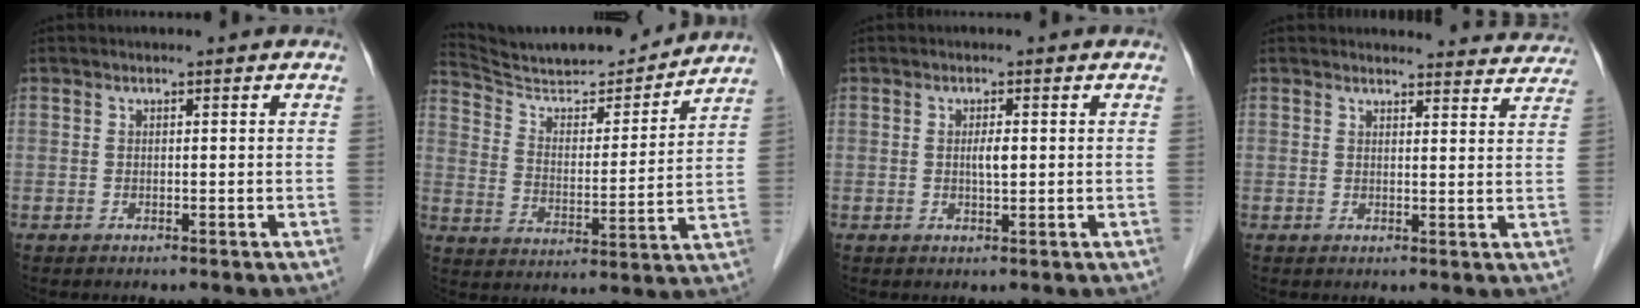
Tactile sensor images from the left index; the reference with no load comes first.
{"total": 16.8, "force": [15.9, 1.6, 5.2], "torque": [-0.090, -0.009, 0.254]}
{"total": 1.8, "force": [-0.2, 0.3, 1.7], "torque": [-0.033, -0.004, -0.003]}
{"total": 10.1, "force": [10.0, 1.8, 0.7], "torque": [0.024, -0.025, 0.085]}